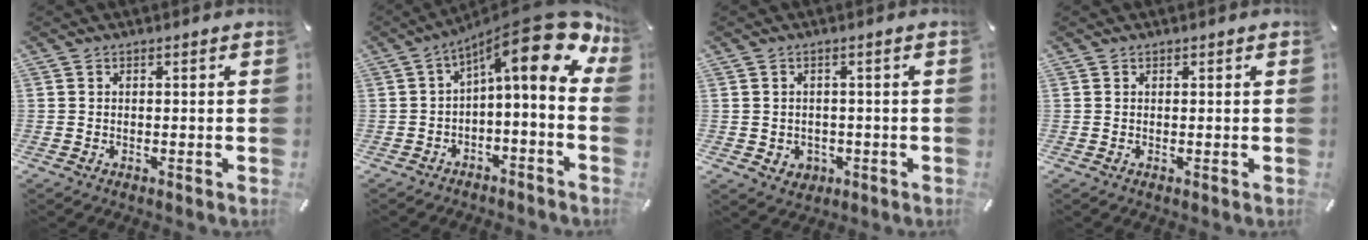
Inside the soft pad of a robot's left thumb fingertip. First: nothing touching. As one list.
[{"total": 17.1, "force": [7.4, 4.8, 14.6], "torque": [-0.213, -0.063, 0.125]}, {"total": 3.1, "force": [-0.2, 3.1, 0.7], "torque": [0.000, -0.001, -0.007]}, {"total": 0.0}]